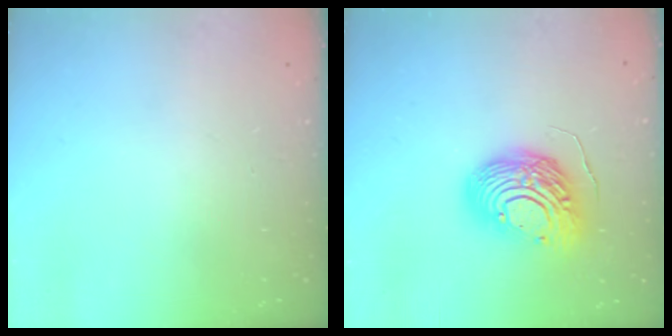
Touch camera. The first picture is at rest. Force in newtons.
{"total": 15.7, "press": 15.7, "slide": 1.3}